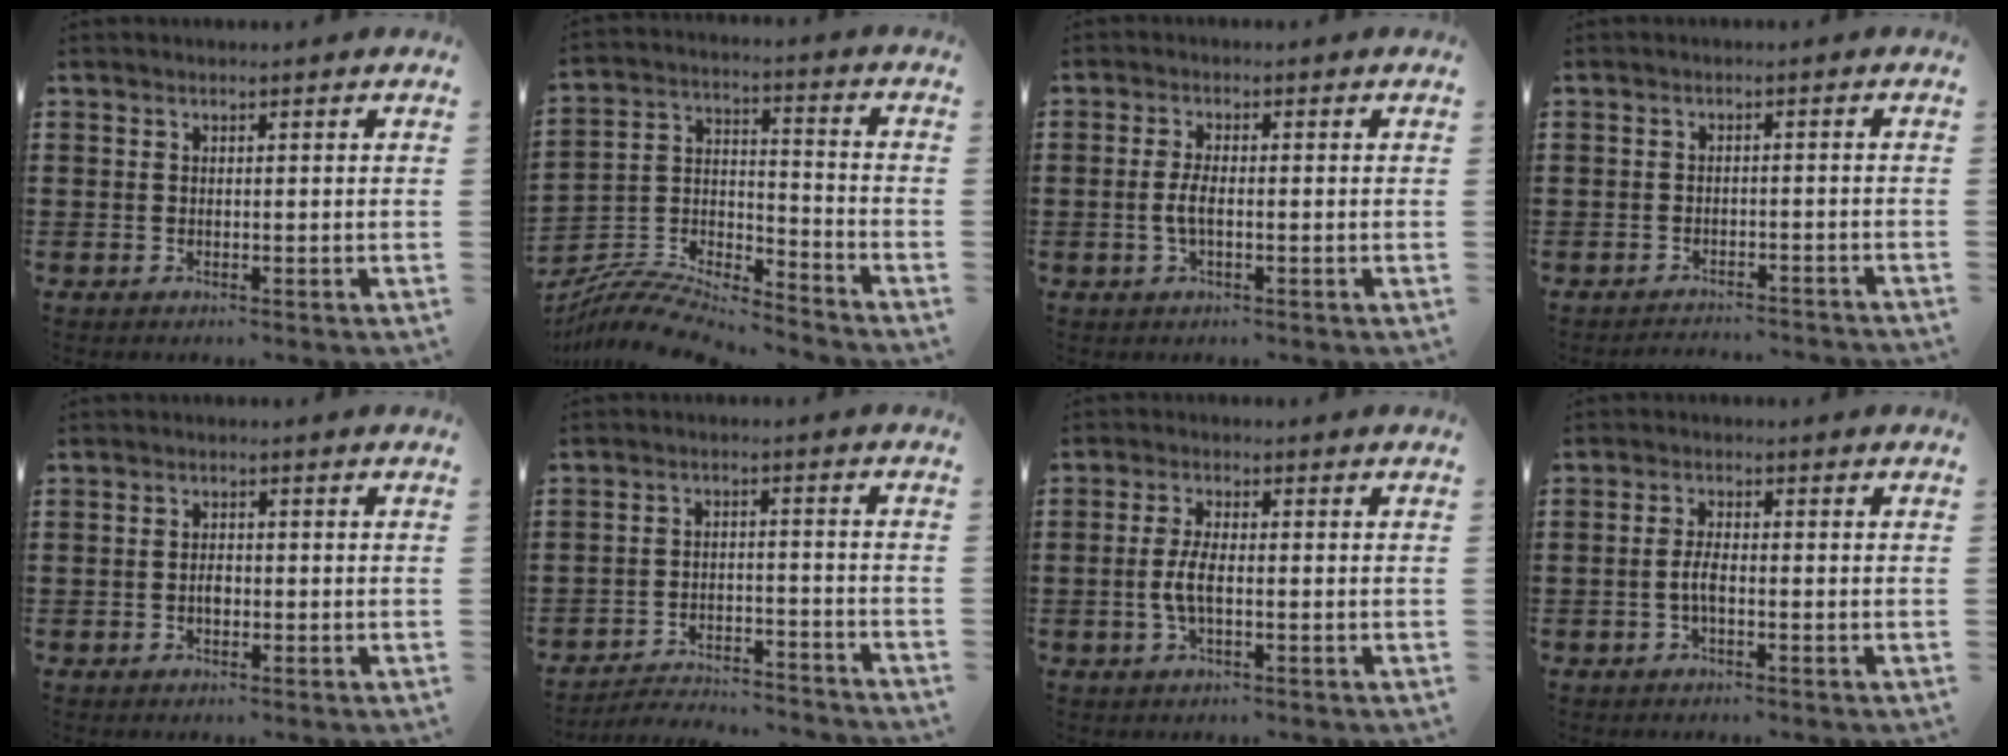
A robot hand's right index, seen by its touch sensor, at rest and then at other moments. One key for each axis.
{"total": 8.5, "fx": -8.2, "fy": 1.2, "fz": 1.9, "tx": -0.042, "ty": 0.003, "tz": -0.164}
{"total": 2.9, "fx": -0.6, "fy": 0.8, "fz": 2.8, "tx": -0.072, "ty": -0.008, "tz": -0.018}
{"total": 2.3, "fx": -2.3, "fy": 0.1, "fz": -0.1, "tx": -0.005, "ty": 0.001, "tz": -0.051}
{"total": 1.6, "fx": -0.4, "fy": 1.0, "fz": 1.2, "tx": -0.022, "ty": 0.003, "tz": -0.008}
{"total": 4.0, "fx": -3.9, "fy": 0.4, "fz": 0.6, "tx": -0.017, "ty": 0.006, "tz": -0.083}
{"total": 4.0, "fx": -0.8, "fy": 1.3, "fz": 3.7, "tx": -0.095, "ty": -0.007, "tz": -0.023}
{"total": 2.9, "fx": -0.9, "fy": 0.8, "fz": 2.7, "tx": -0.063, "ty": 0.000, "tz": -0.022}